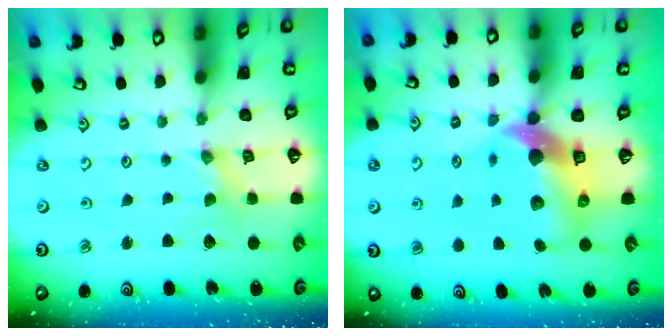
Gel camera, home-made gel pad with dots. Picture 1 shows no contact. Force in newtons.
{"total": 11.1, "press": 10.9, "slide": 1.8}